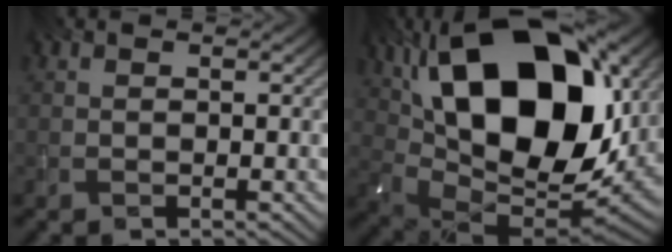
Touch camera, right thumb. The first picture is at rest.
{"total": 21.4, "force": [7.2, 11.5, 16.5], "torque": [-0.314, 0.036, 0.116]}